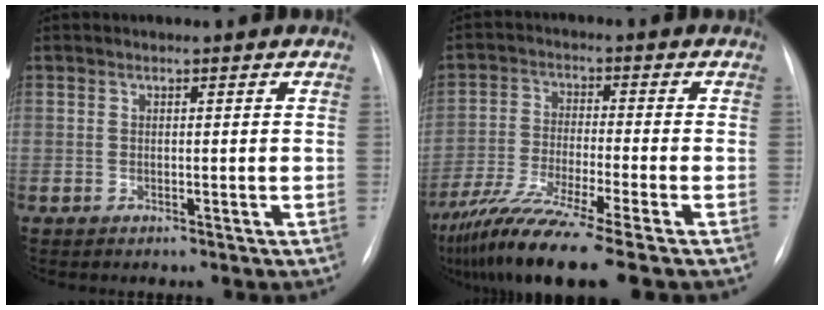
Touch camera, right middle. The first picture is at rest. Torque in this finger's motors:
{"motor_torque": [1.19, -0.95, 0.36, 0.19]}